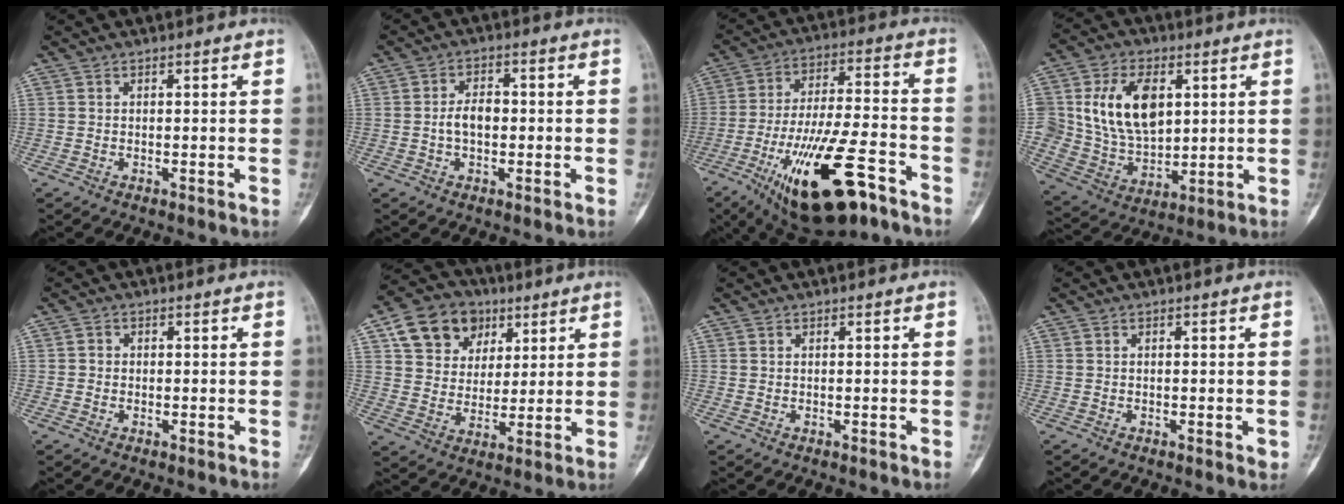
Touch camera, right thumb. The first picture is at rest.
{"total": 4.7, "force": [-0.4, 3.0, 3.7], "torque": [-0.061, 0.015, -0.012]}
{"total": 22.2, "force": [-11.9, 7.2, 17.3], "torque": [-0.302, 0.049, -0.191]}
{"total": 15.9, "force": [3.9, 10.6, 11.2], "torque": [-0.167, -0.011, 0.082]}
{"total": 1.1, "force": [-0.2, 1.1, 0.3], "torque": [0.002, 0.005, -0.007]}
{"total": 13.2, "force": [6.2, 10.3, 5.5], "torque": [-0.063, -0.007, 0.109]}
{"total": 0.0}
{"total": 1.0, "force": [-0.1, 0.4, 0.9], "torque": [-0.014, -0.004, -0.001]}